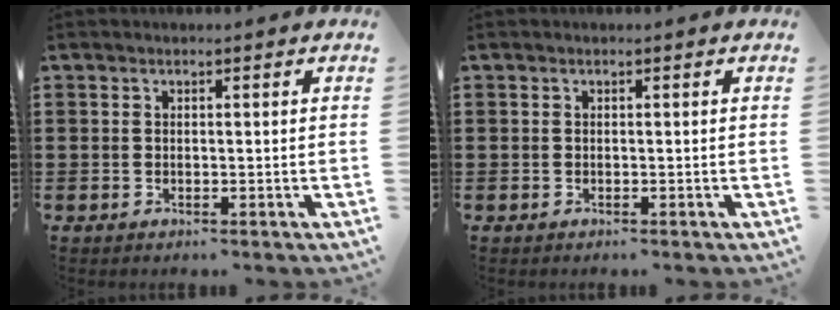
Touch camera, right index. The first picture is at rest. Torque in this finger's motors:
{"motor_torque": [0.06, -0.04, 0.00, 0.01]}